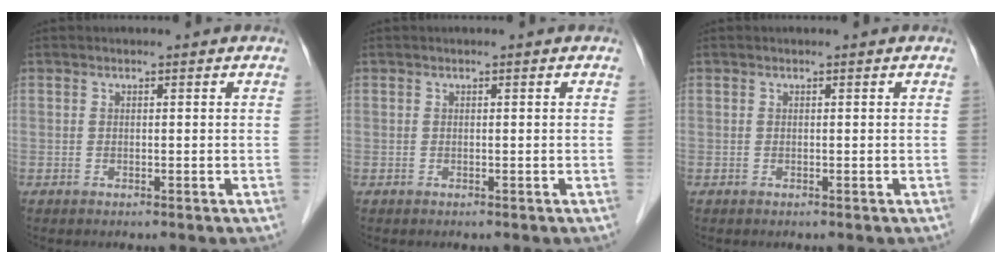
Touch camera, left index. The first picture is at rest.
{"total": 0.0}
{"total": 0.0}